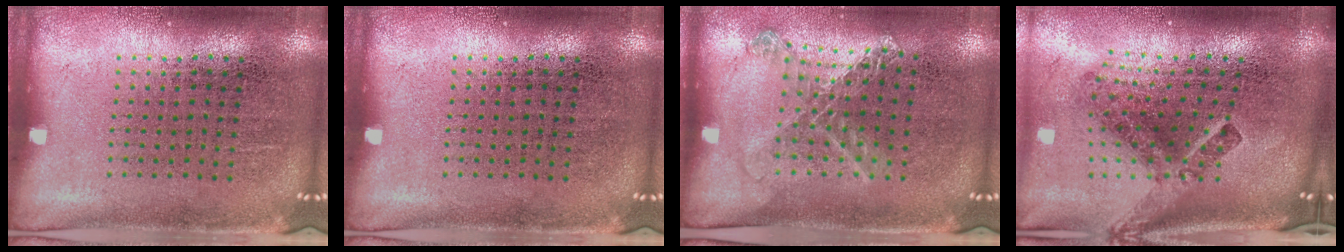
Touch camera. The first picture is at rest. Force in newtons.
{"total": 0.0}
{"total": 1.2, "press": 1.1, "slide": 0.2}
{"total": 3.1, "press": 1.8, "slide": 2.5}